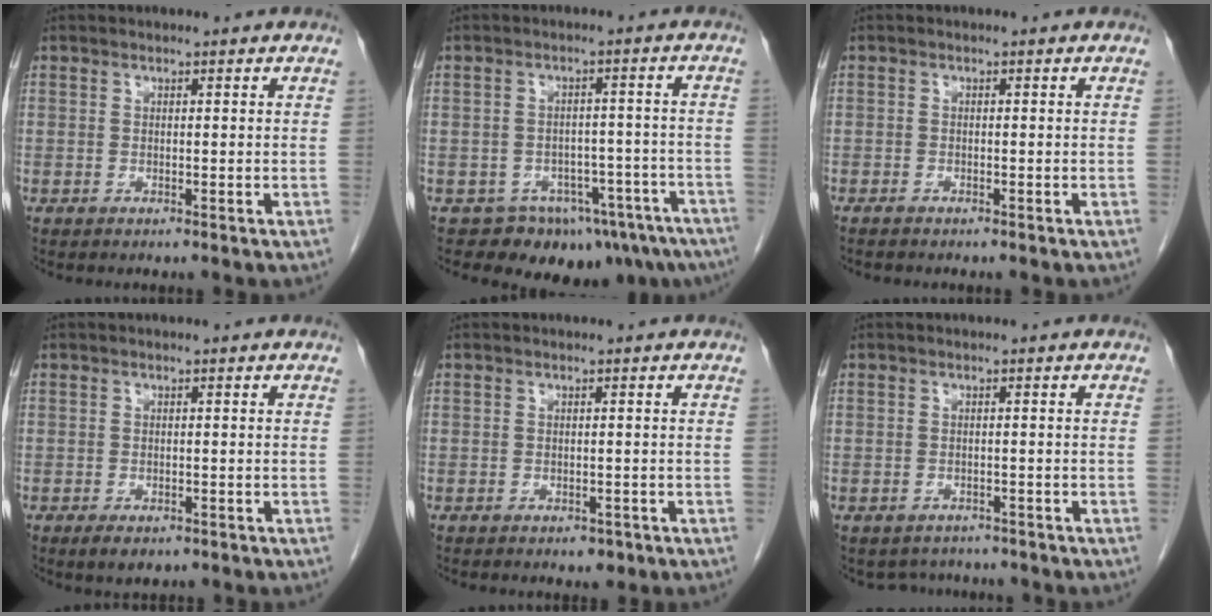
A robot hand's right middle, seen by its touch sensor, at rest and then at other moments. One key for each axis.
{"total": 12.0, "fx": -9.7, "fy": 6.0, "fz": 3.7, "tx": -0.021, "ty": 0.032, "tz": -0.116}
{"total": 1.1, "fx": -1.0, "fy": 0.3, "fz": 0.4, "tx": -0.012, "ty": -0.002, "tz": -0.014}
{"total": 2.8, "fx": -1.7, "fy": 1.3, "fz": 1.7, "tx": -0.028, "ty": -0.004, "tz": -0.019}
{"total": 1.5, "fx": -0.9, "fy": 0.9, "fz": 0.8, "tx": -0.010, "ty": 0.001, "tz": -0.005}
{"total": 3.3, "fx": -2.9, "fy": 1.6, "fz": 0.0, "tx": -0.001, "ty": 0.004, "tz": -0.041}